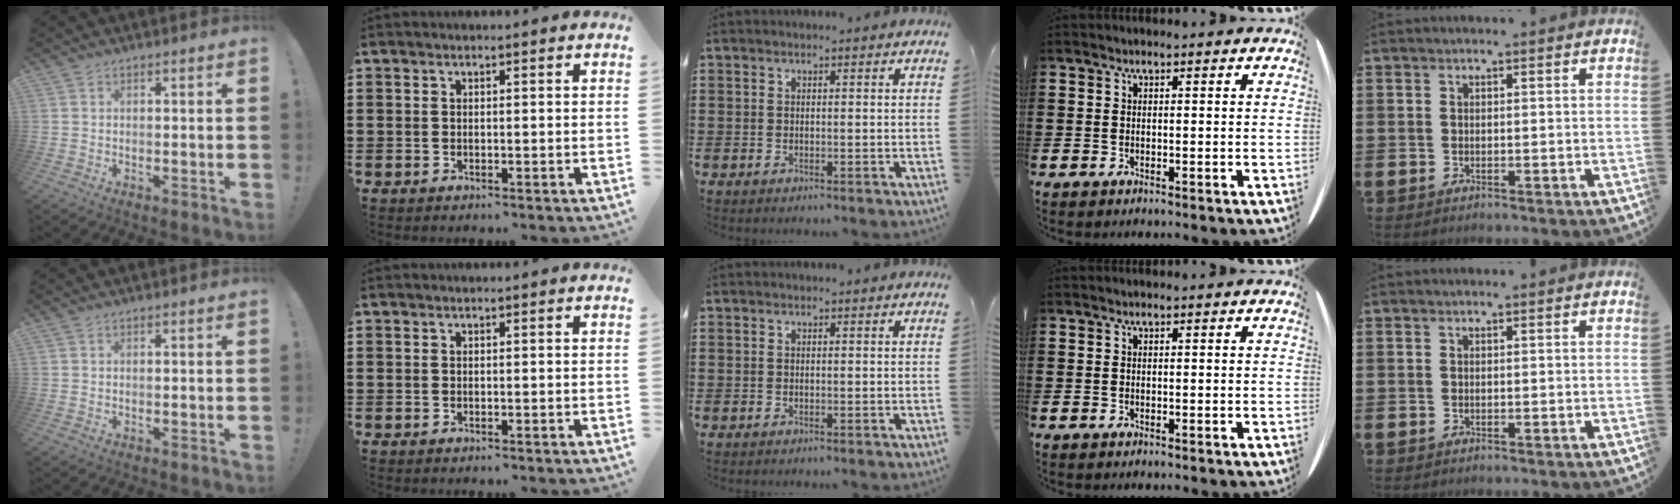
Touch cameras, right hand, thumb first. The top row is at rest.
{}